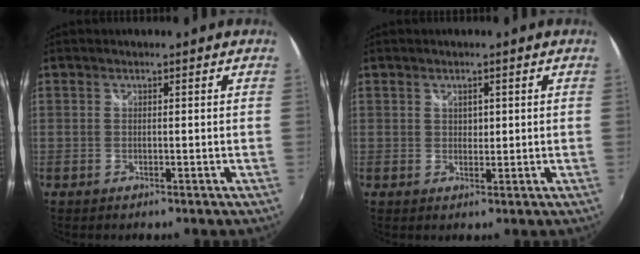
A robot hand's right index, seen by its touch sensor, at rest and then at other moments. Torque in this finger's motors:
{"motor_torque": [-0.09, 0.24, -0.02, 0.00]}